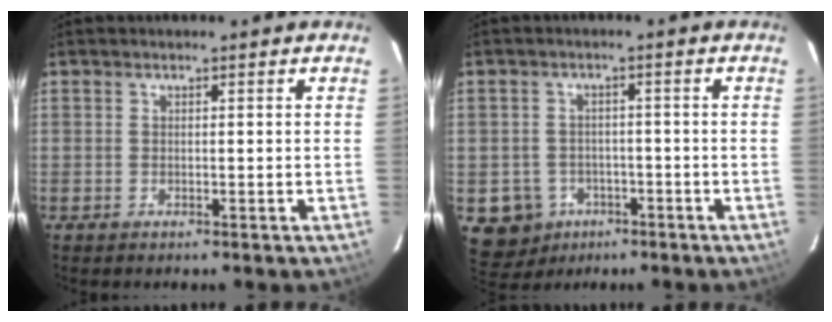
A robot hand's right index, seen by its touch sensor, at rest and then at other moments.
{"total": 7.8, "force": [-3.5, 6.7, 1.6], "torque": [-0.060, 0.014, -0.041]}